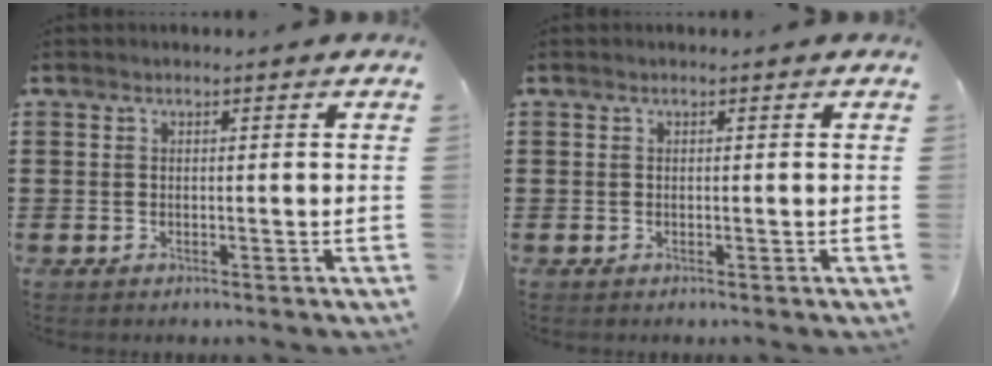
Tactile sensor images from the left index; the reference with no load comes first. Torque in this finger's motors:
{"motor_torque": [0.00, 0.00, 0.01, -0.01]}